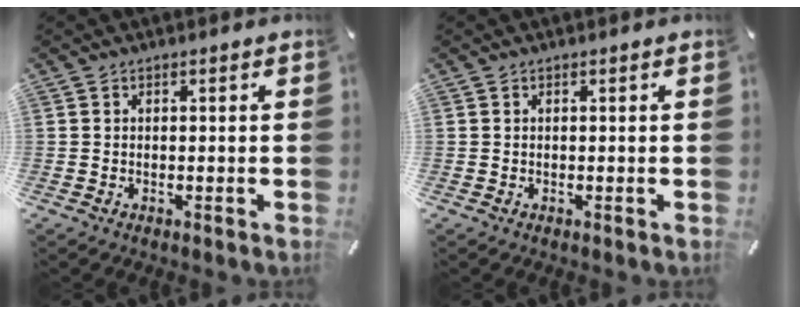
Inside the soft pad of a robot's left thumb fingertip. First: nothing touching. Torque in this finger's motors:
{"motor_torque": [0.00, 0.00, 0.00, 0.00, 0.00]}